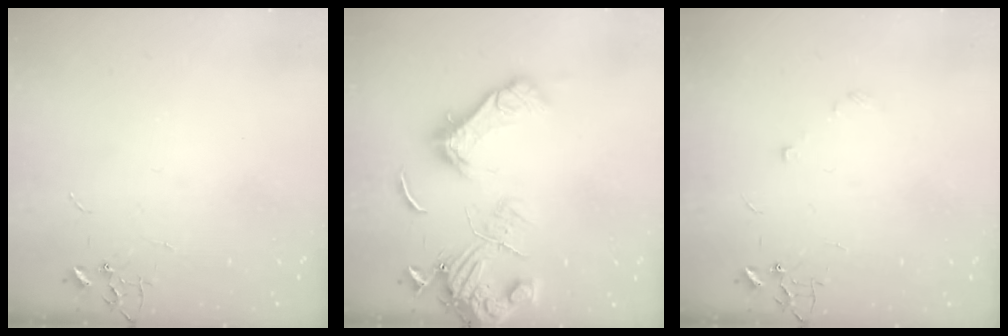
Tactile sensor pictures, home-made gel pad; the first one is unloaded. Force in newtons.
{"total": 16.3, "press": 16.2, "slide": 2.0}
{"total": 5.7, "press": 5.6, "slide": 0.6}